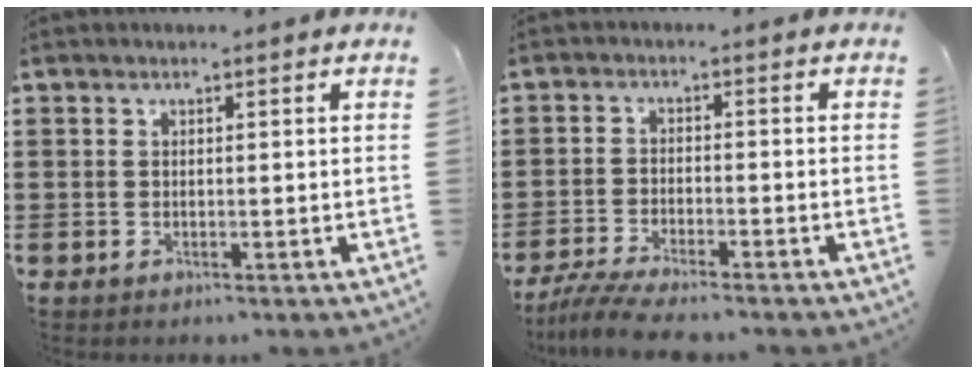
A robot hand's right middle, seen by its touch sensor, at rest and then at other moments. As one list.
[{"total": 4.6, "force": [-4.2, 0.1, 1.8], "torque": [-0.050, -0.014, -0.088]}]